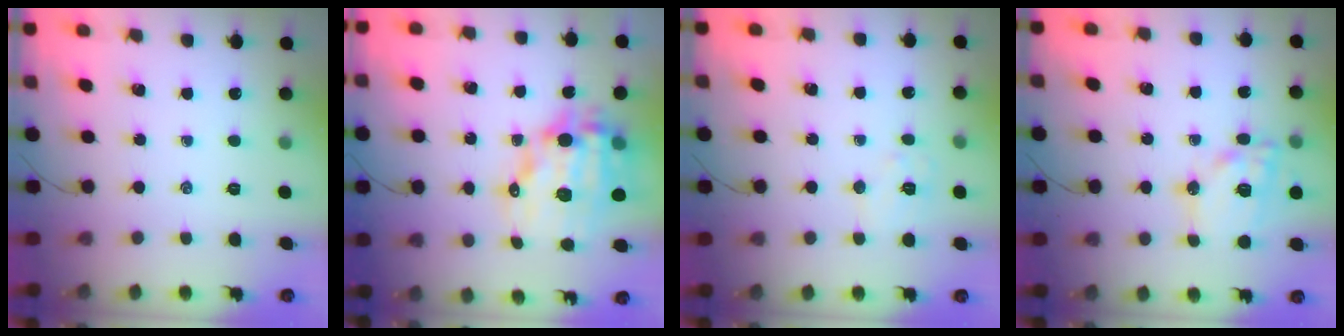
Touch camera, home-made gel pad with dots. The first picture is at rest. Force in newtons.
{"total": 15.0, "press": 14.6, "slide": 3.4}
{"total": 6.5, "press": 6.4, "slide": 1.0}
{"total": 15.7, "press": 15.5, "slide": 2.8}